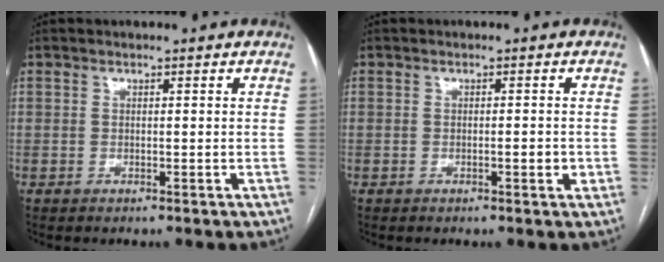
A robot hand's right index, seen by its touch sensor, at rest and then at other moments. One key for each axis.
{"total": 1.5, "fx": -0.4, "fy": 0.3, "fz": 1.4, "tx": -0.021, "ty": 0.000, "tz": -0.007}